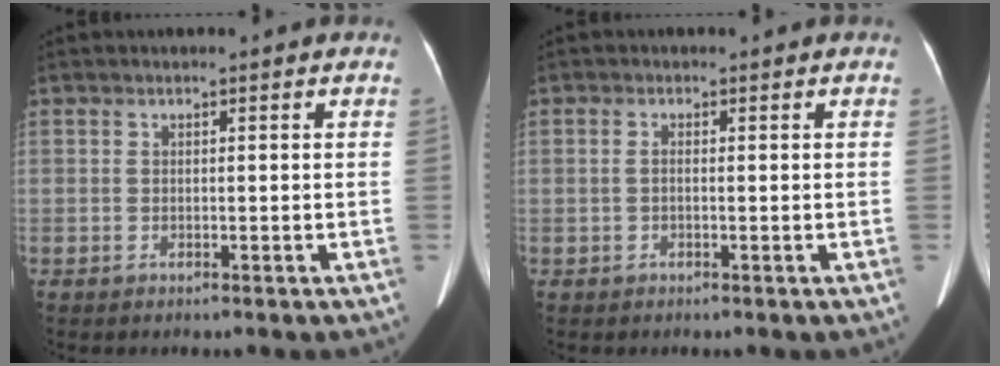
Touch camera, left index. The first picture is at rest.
{"total": 0.6, "force": [-0.2, 0.2, 0.6], "torque": [-0.013, 0.005, -0.004]}